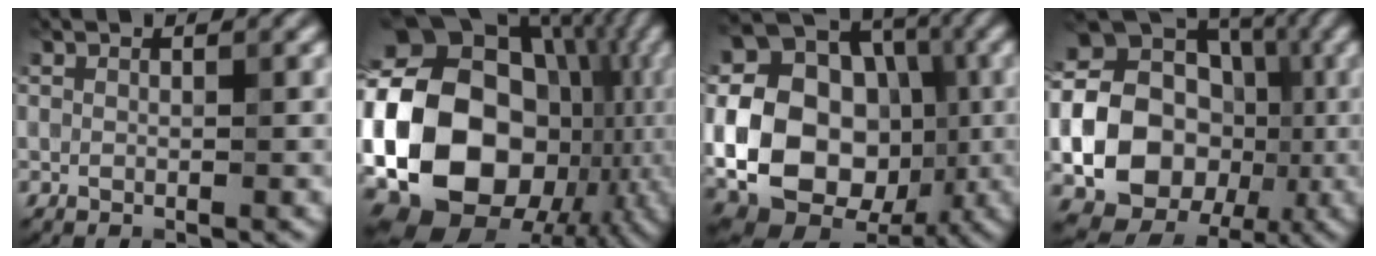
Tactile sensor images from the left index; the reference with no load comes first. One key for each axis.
{"total": 22.2, "fx": -2.4, "fy": 17.6, "fz": 13.3, "tx": -0.250, "ty": -0.014, "tz": -0.042}
{"total": 18.9, "fx": -2.1, "fy": 15.6, "fz": 10.3, "tx": -0.182, "ty": -0.006, "tz": -0.071}
{"total": 24.0, "fx": -3.1, "fy": 22.1, "fz": 8.7, "tx": -0.161, "ty": -0.002, "tz": -0.100}